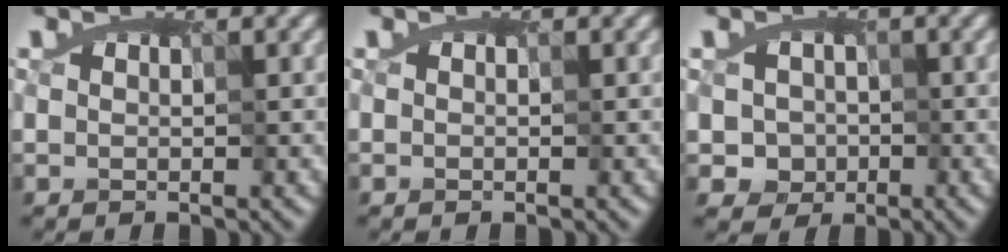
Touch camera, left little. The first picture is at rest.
{"total": 0.0}
{"total": 2.3, "force": [-0.8, 2.1, 0.1], "torque": [-0.014, -0.005, -0.004]}